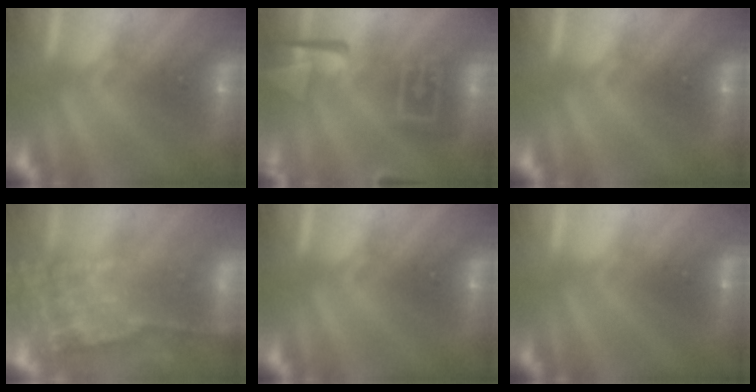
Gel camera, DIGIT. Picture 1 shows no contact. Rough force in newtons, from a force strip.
{"total": 5.8}
{"total": 0.0}
{"total": 8.1}
{"total": 0.0}
{"total": 3.3}